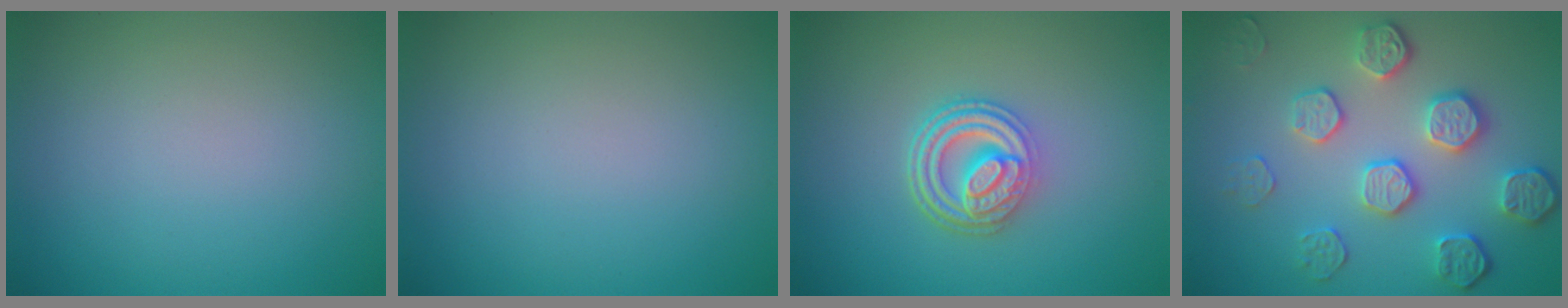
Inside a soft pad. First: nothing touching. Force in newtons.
{"total": 0.0}
{"total": 4.8, "press": 3.6, "slide": 3.1}
{"total": 5.1, "press": 4.1, "slide": 3.0}